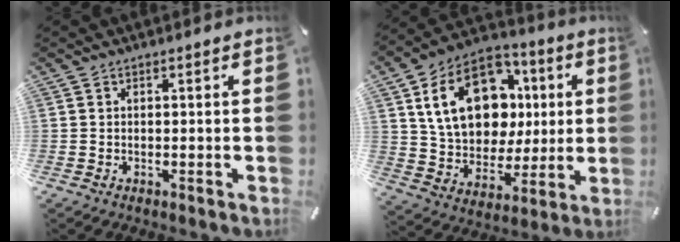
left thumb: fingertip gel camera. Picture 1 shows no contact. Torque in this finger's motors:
{"motor_torque": [2.24, 2.05, 1.52, -1.25, 0.37]}